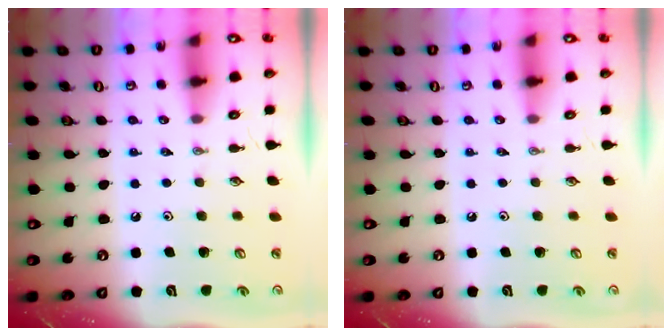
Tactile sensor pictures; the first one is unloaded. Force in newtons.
{"total": 0.0}